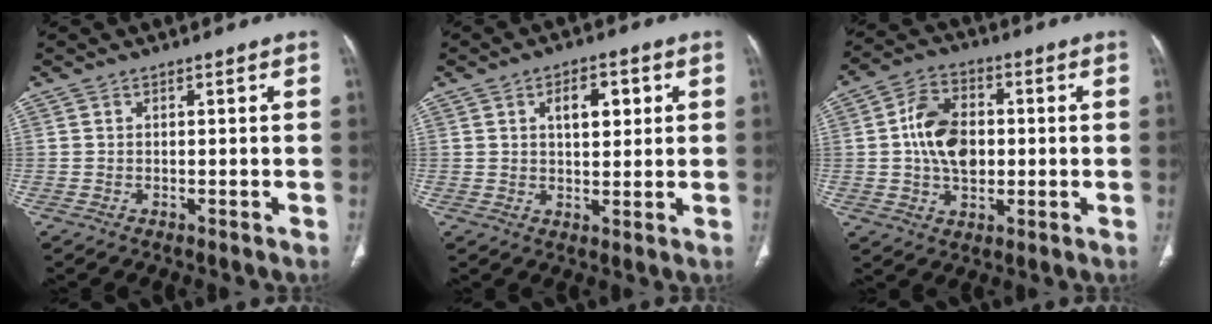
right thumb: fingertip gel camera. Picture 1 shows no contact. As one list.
[{"total": 6.7, "force": [2.2, 3.6, 5.2], "torque": [-0.059, -0.004, 0.035]}, {"total": 11.6, "force": [0.5, 7.8, 8.6], "torque": [-0.133, 0.011, 0.006]}]